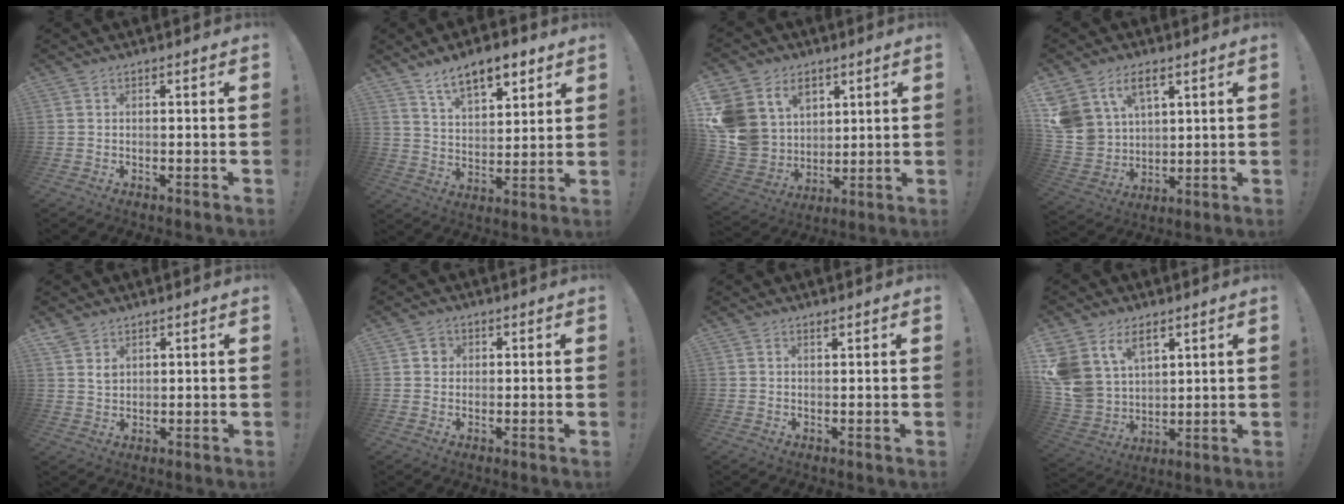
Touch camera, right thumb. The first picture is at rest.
{"total": 11.3, "force": [7.8, 4.9, 6.6], "torque": [-0.099, -0.038, 0.139]}
{"total": 14.4, "force": [6.0, 11.9, 5.4], "torque": [-0.118, -0.034, 0.131]}
{"total": 11.9, "force": [6.7, 8.2, 5.5], "torque": [-0.107, -0.040, 0.136]}
{"total": 3.8, "force": [2.7, 2.4, 1.3], "torque": [-0.011, -0.017, 0.048]}
{"total": 2.8, "force": [0.4, 2.7, 0.8], "torque": [-0.004, 0.003, 0.006]}
{"total": 0.8, "force": [0.7, 0.2, 0.3], "torque": [-0.002, -0.002, 0.014]}
{"total": 12.9, "force": [7.6, 8.6, 5.9], "torque": [-0.133, -0.047, 0.153]}